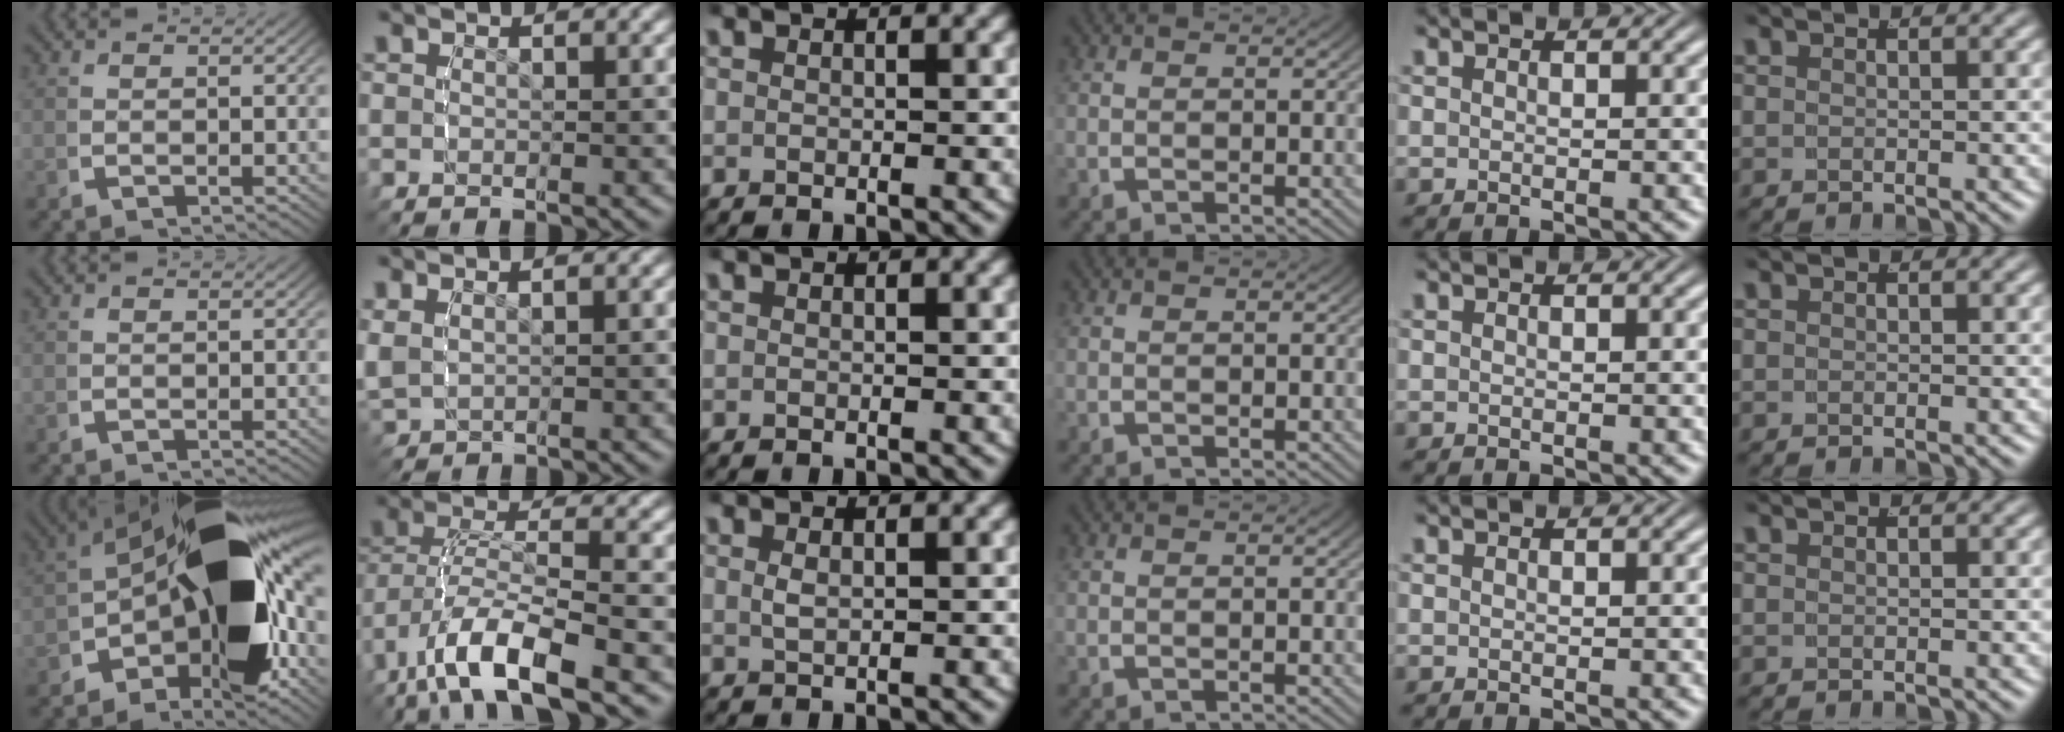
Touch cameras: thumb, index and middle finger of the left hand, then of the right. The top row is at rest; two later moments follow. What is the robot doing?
{"motion": "lift_and_place", "object": "legos"}